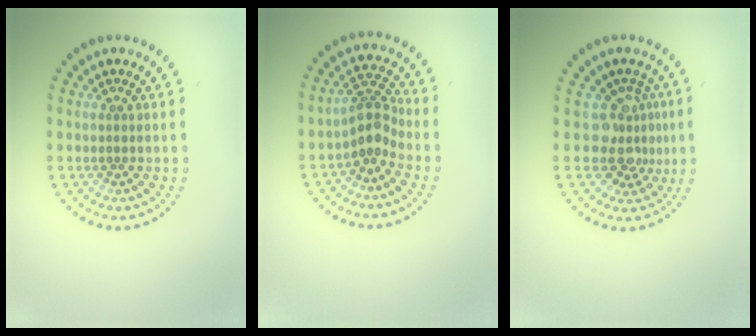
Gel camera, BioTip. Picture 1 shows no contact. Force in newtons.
{"total": 2.8, "press": 2.2, "slide": 1.8}
{"total": 3.6, "press": 2.8, "slide": 2.4}